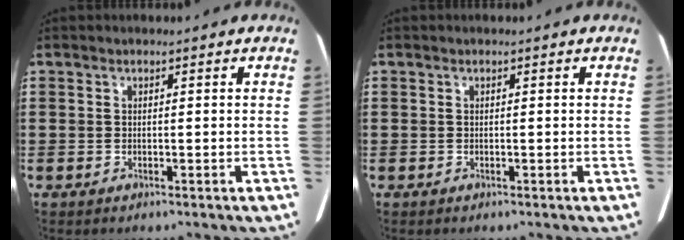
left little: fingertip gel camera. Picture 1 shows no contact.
{"total": 0.0}